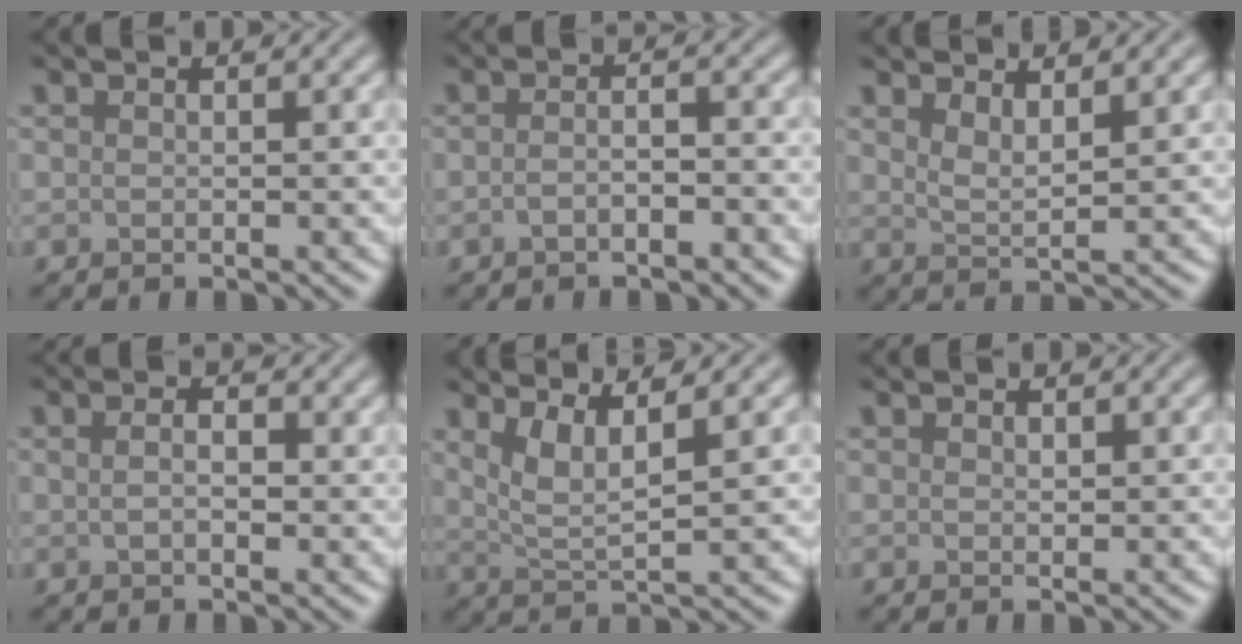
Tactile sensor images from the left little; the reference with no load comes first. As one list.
[{"total": 1.9, "force": [-1.0, 0.5, 1.6], "torque": [-0.030, 0.004, -0.022]}, {"total": 2.7, "force": [1.9, 0.7, 1.8], "torque": [-0.029, -0.005, 0.034]}, {"total": 3.0, "force": [0.9, 1.6, 2.4], "torque": [-0.035, 0.006, 0.001]}, {"total": 3.6, "force": [1.9, 0.8, 3.0], "torque": [-0.060, -0.005, 0.040]}, {"total": 0.6, "force": [0.4, 0.3, 0.3], "torque": [-0.006, -0.003, 0.007]}]